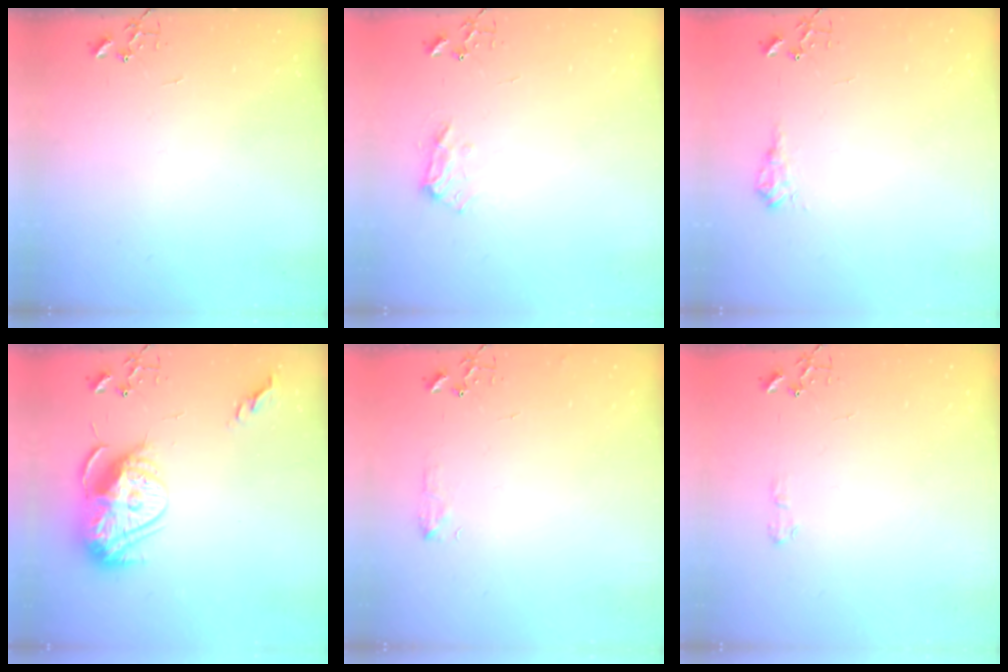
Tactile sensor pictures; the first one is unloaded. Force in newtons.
{"total": 9.0, "press": 8.9, "slide": 1.1}
{"total": 8.5, "press": 8.5, "slide": 0.8}
{"total": 15.6, "press": 15.6, "slide": 1.2}
{"total": 6.4, "press": 6.3, "slide": 0.9}
{"total": 4.2, "press": 4.2, "slide": 0.5}